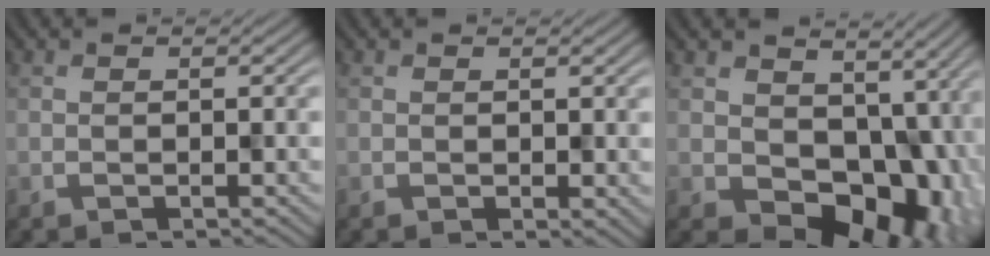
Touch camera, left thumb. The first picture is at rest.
{"total": 1.2, "force": [-0.1, 0.5, 1.0], "torque": [-0.018, -0.003, 0.002]}
{"total": 11.2, "force": [0.4, 8.3, 7.6], "torque": [-0.110, -0.038, 0.021]}